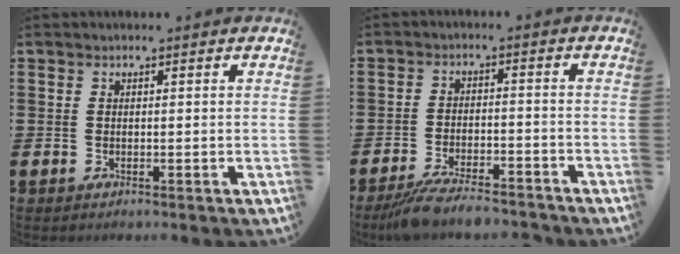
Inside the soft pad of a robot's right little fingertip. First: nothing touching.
{"total": 5.0, "force": [-4.4, 0.3, 2.3], "torque": [-0.050, -0.007, -0.087]}